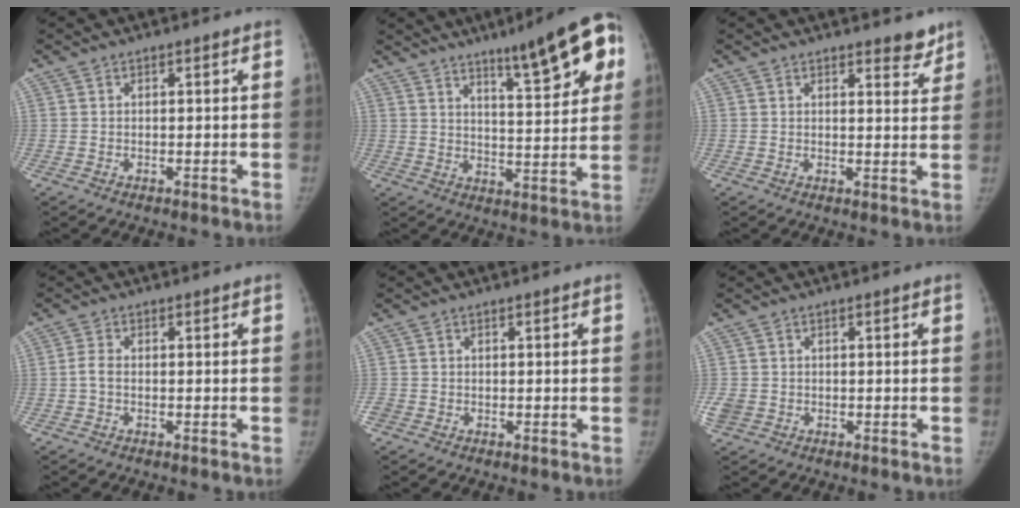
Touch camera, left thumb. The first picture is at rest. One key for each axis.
{"total": 15.0, "fx": 7.9, "fy": 3.1, "fz": 12.4, "tx": -0.144, "ty": -0.029, "tz": 0.112}
{"total": 3.3, "fx": 2.8, "fy": 1.2, "fz": 1.3, "tx": 0.005, "ty": -0.020, "tz": 0.034}
{"total": 1.8, "fx": -0.5, "fy": 1.1, "fz": 1.4, "tx": -0.028, "ty": 0.002, "tz": -0.013}
{"total": 1.4, "fx": -0.6, "fy": 1.2, "fz": 0.4, "tx": -0.007, "ty": 0.001, "tz": -0.013}
{"total": 3.0, "fx": -1.0, "fy": 2.6, "fz": 1.2, "tx": -0.029, "ty": 0.004, "tz": -0.015}